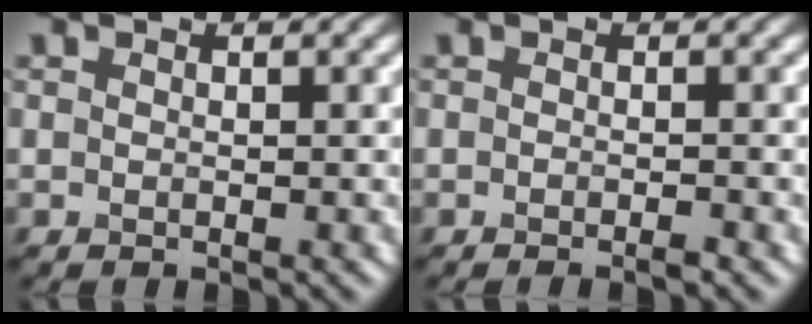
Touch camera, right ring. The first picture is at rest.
{"total": 1.1, "force": [-0.7, 0.2, 0.9], "torque": [-0.013, -0.004, -0.014]}